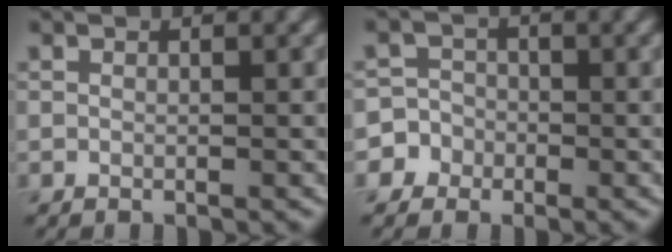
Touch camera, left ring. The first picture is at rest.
{"total": 4.3, "force": [-2.2, 3.7, 0.2], "torque": [0.024, 0.003, -0.052]}